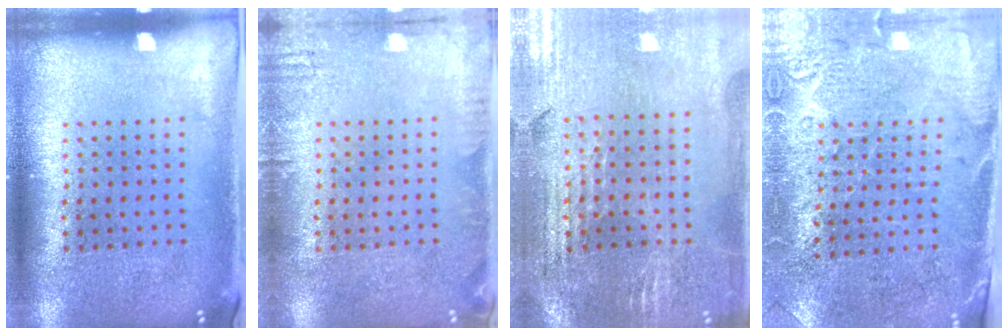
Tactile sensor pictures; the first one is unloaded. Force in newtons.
{"total": 1.7, "press": 1.7, "slide": 0.2}
{"total": 1.8, "press": 1.7, "slide": 0.4}
{"total": 2.9, "press": 2.6, "slide": 1.2}